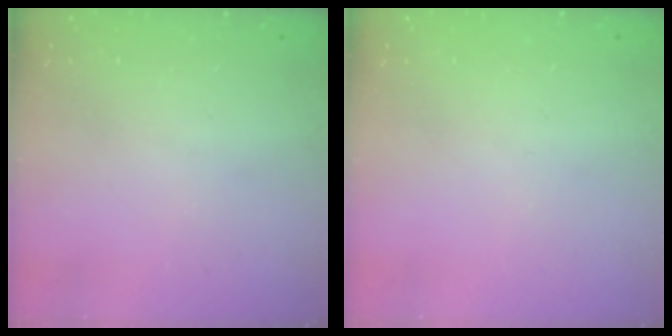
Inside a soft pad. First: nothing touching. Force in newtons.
{"total": 0.0}